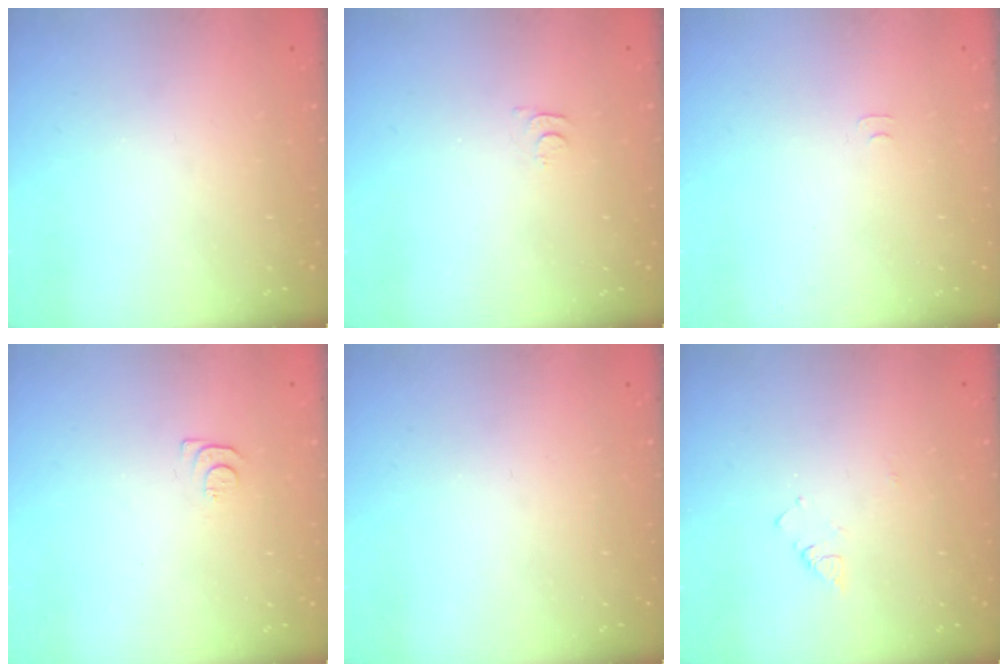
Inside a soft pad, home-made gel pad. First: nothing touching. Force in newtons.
{"total": 4.4, "press": 4.4, "slide": 0.4}
{"total": 3.7, "press": 3.7, "slide": 0.4}
{"total": 4.6, "press": 4.6, "slide": 0.6}
{"total": 0.0}
{"total": 3.1, "press": 3.1, "slide": 0.5}